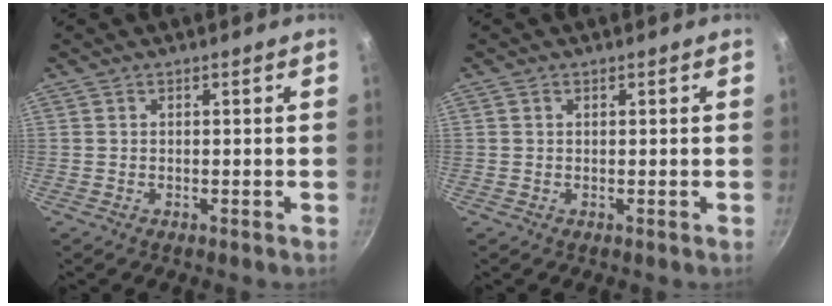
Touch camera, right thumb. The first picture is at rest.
{"total": 0.6, "force": [0.3, 0.4, 0.3], "torque": [-0.005, 0.002, 0.005]}